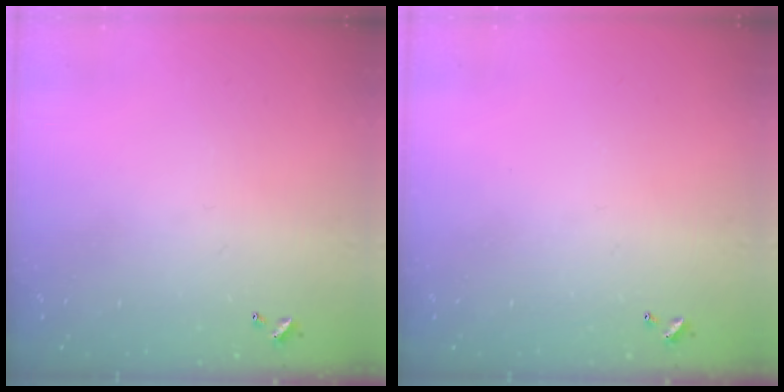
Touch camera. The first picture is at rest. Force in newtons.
{"total": 0.0}